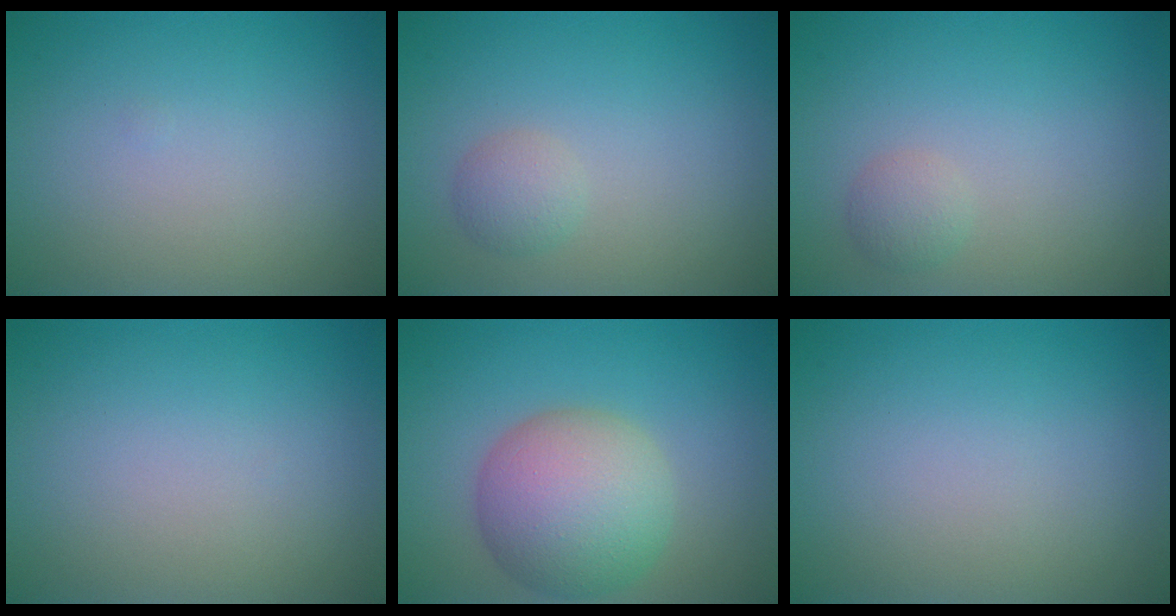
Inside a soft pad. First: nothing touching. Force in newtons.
{"total": 1.6, "press": 1.6, "slide": 0.1}
{"total": 1.3, "press": 1.3, "slide": 0.0}
{"total": 0.0}
{"total": 7.5, "press": 7.5, "slide": 0.1}
{"total": 0.0}